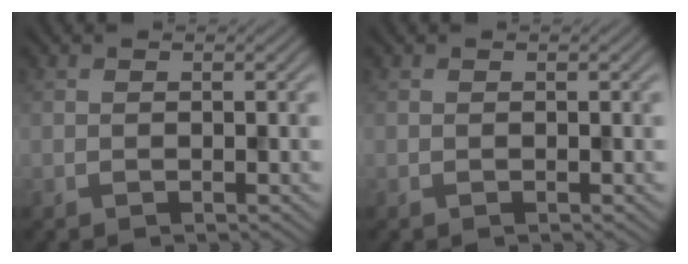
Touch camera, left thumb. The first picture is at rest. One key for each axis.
{"total": 0.0}